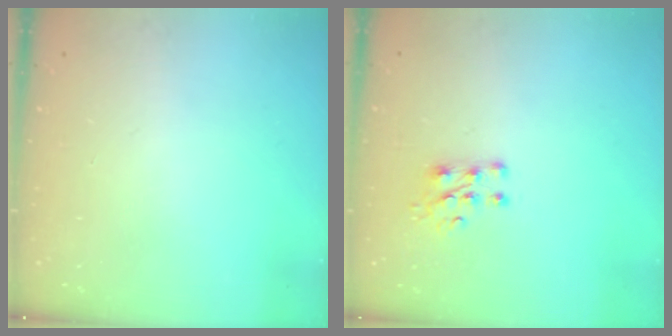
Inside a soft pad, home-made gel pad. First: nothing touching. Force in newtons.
{"total": 7.1, "press": 7.0, "slide": 0.9}